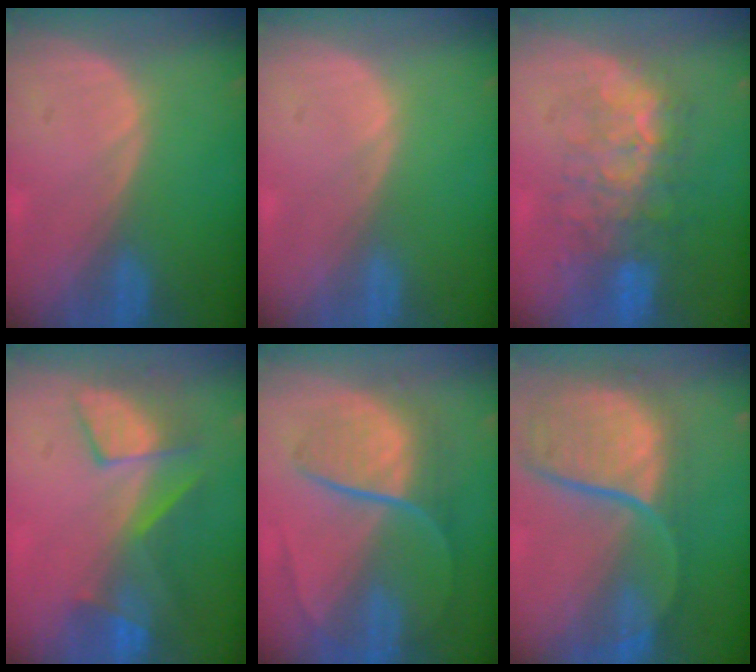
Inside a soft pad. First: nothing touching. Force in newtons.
{"total": 0.0}
{"total": 8.7, "press": 8.3, "slide": 2.5}
{"total": 8.0, "press": 7.4, "slide": 3.2}
{"total": 9.0, "press": 7.5, "slide": 5.0}
{"total": 12.0, "press": 9.8, "slide": 6.9}